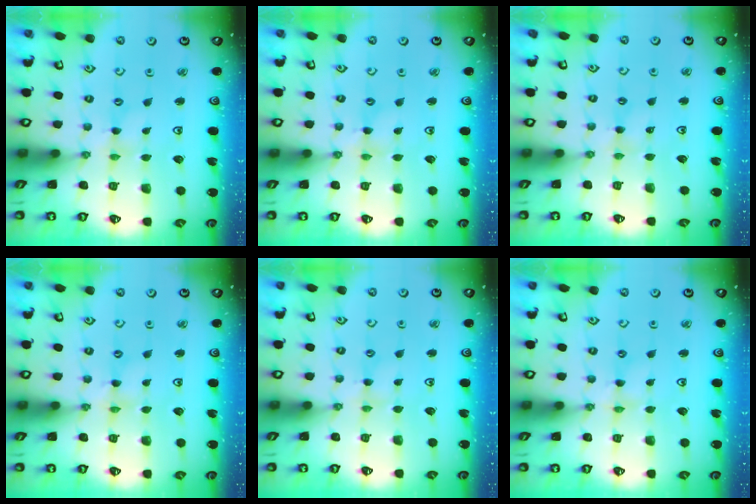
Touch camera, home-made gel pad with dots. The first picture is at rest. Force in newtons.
{"total": 0.0}
{"total": 1.7, "press": 1.6, "slide": 0.4}
{"total": 0.8, "press": 0.8, "slide": 0.2}
{"total": 2.5, "press": 2.5, "slide": 0.4}
{"total": 0.0}